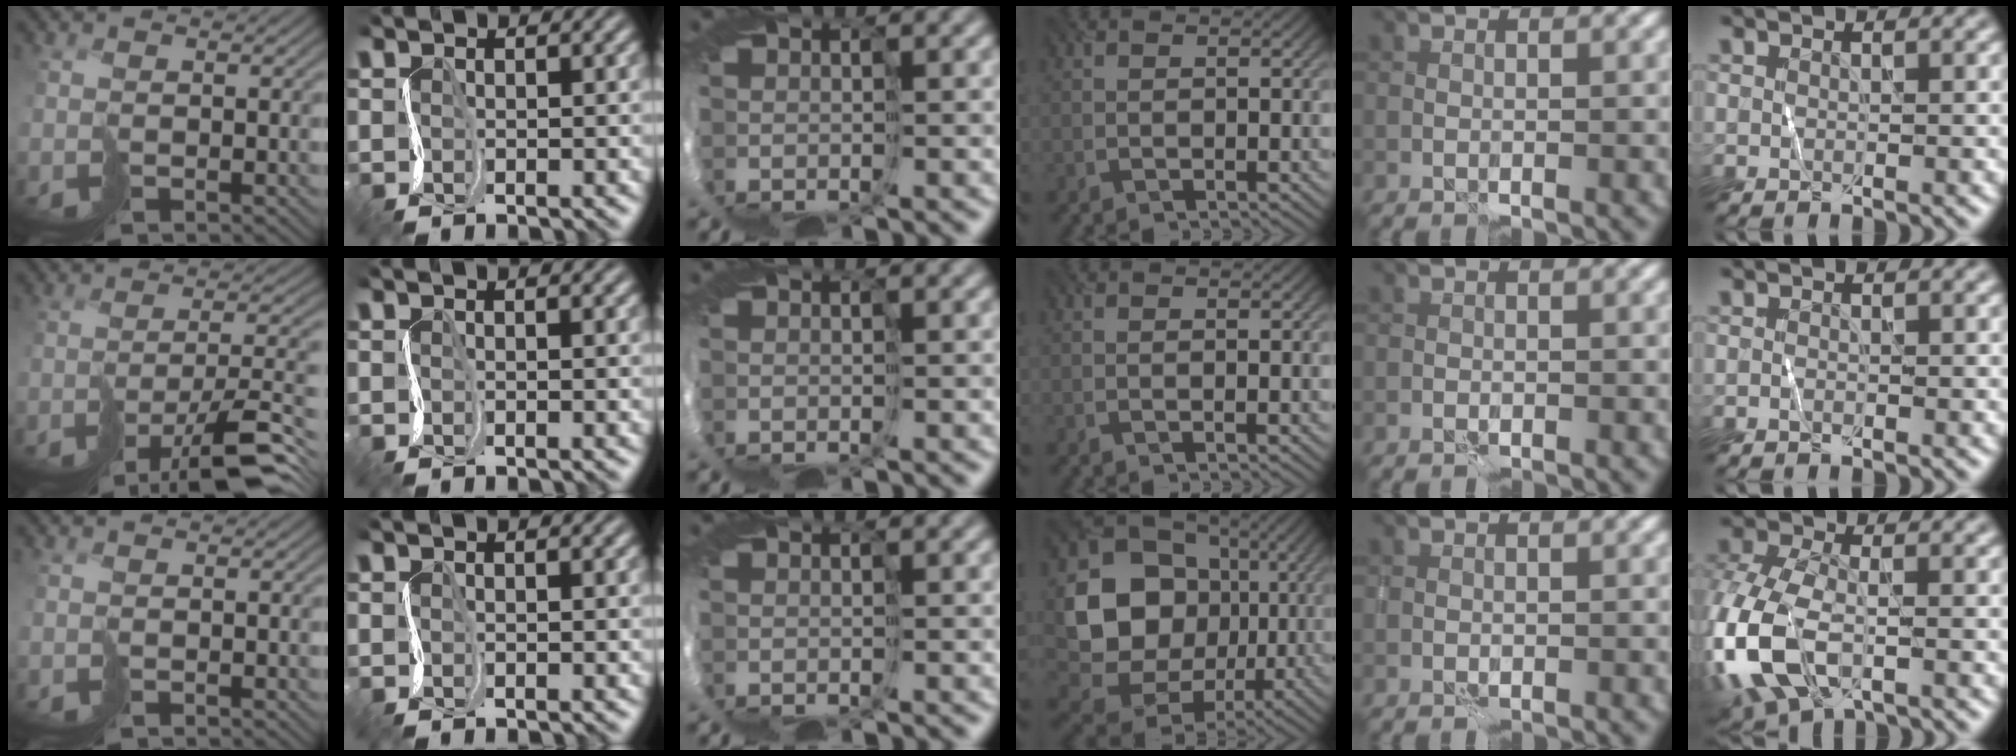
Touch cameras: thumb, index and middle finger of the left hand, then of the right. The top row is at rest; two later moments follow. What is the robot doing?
{"motion": "cut", "object": "tissue"}